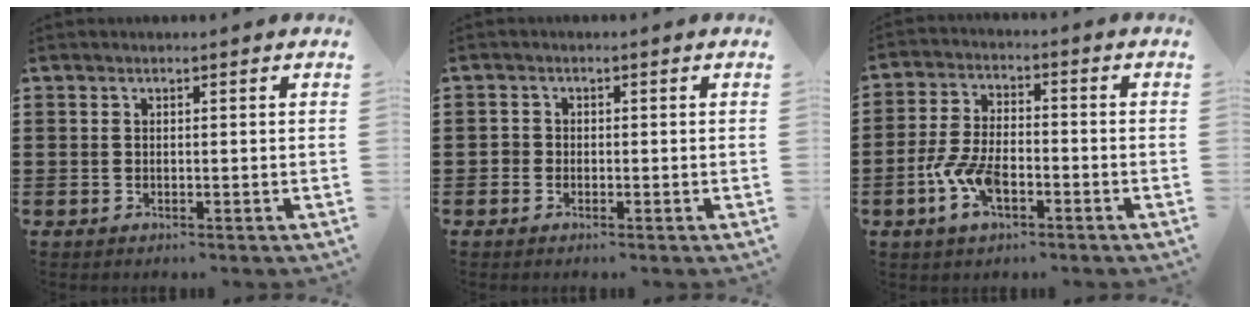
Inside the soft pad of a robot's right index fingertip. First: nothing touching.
{"total": 1.1, "force": [-0.5, 0.9, 0.3], "torque": [-0.008, 0.004, -0.011]}
{"total": 7.0, "force": [-2.8, 3.5, 5.3], "torque": [-0.130, 0.001, -0.059]}